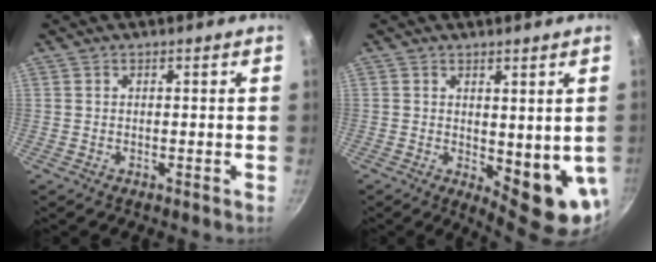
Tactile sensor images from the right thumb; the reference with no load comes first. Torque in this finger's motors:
{"motor_torque": [0.12, 0.77, 0.24, -0.17, 0.23]}